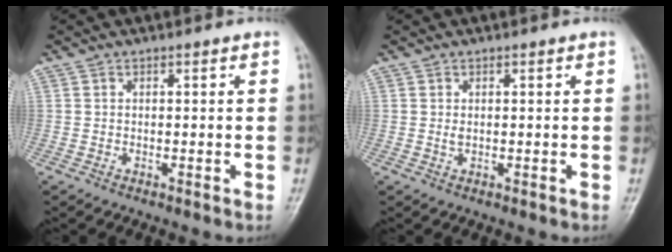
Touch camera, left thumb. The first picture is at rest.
{"total": 1.2, "force": [0.4, 0.6, 1.0], "torque": [-0.017, -0.001, 0.011]}